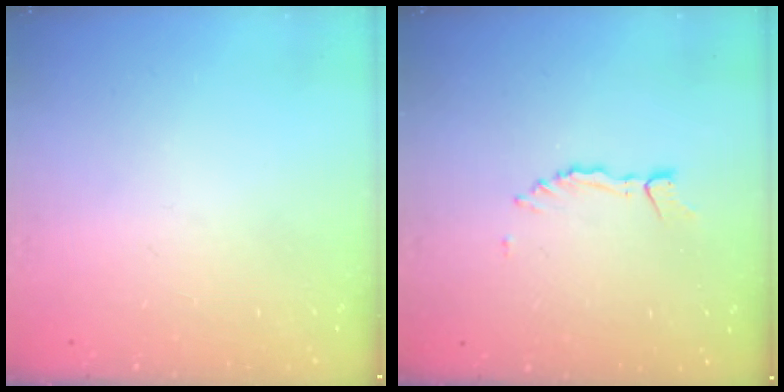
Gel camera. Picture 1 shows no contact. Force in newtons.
{"total": 1.7, "press": 1.7, "slide": 0.2}